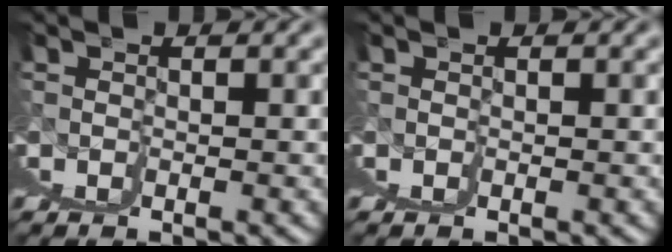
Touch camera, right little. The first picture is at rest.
{"total": 0.0}